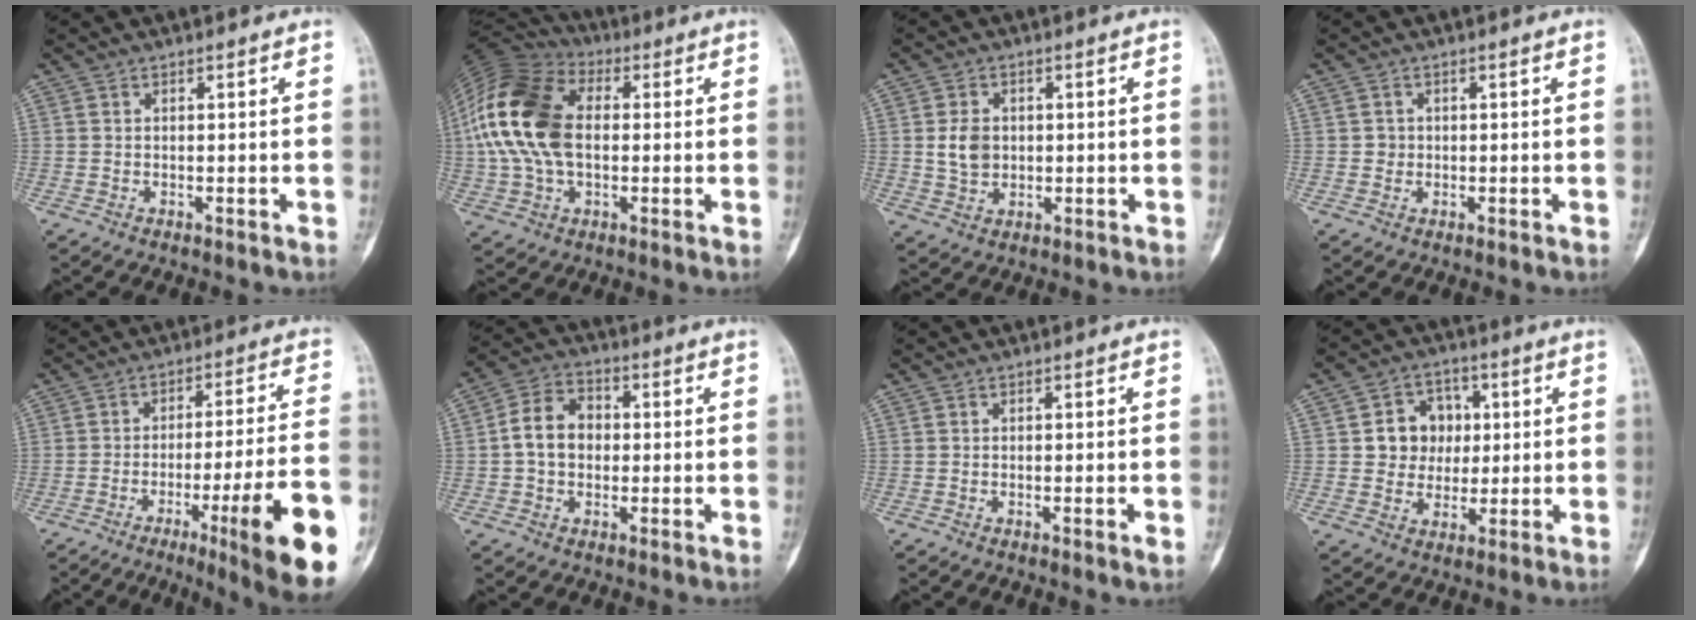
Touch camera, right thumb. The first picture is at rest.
{"total": 19.5, "force": [1.4, 12.5, 14.9], "torque": [-0.311, 0.023, 0.021]}
{"total": 5.2, "force": [0.4, 4.0, 3.3], "torque": [-0.048, -0.002, 0.013]}
{"total": 1.6, "force": [-0.1, 1.5, 0.4], "torque": [0.001, 0.005, -0.001]}
{"total": 19.4, "force": [-7.9, 1.5, 17.6], "torque": [-0.215, 0.014, -0.112]}
{"total": 8.7, "force": [0.0, 6.7, 5.5], "torque": [-0.081, 0.024, -0.010]}
{"total": 1.6, "force": [-0.4, 0.2, 1.6], "torque": [-0.023, -0.004, -0.006]}
{"total": 9.0, "force": [1.4, 7.9, 4.0], "torque": [-0.012, 0.004, 0.021]}